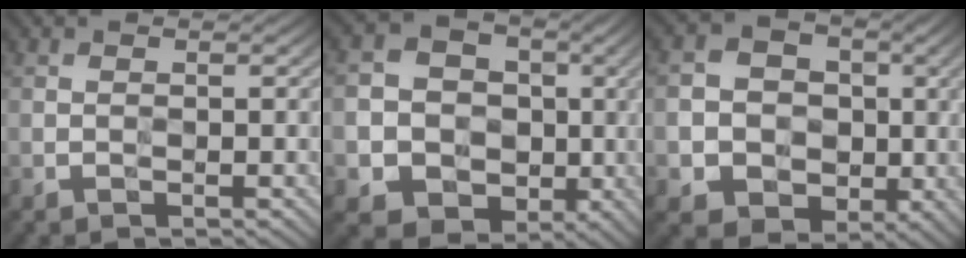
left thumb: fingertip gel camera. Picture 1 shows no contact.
{"total": 13.7, "force": [-3.0, 12.0, 5.9], "torque": [-0.153, -0.034, -0.060]}
{"total": 11.3, "force": [-2.3, 9.9, 5.1], "torque": [-0.126, -0.029, -0.052]}